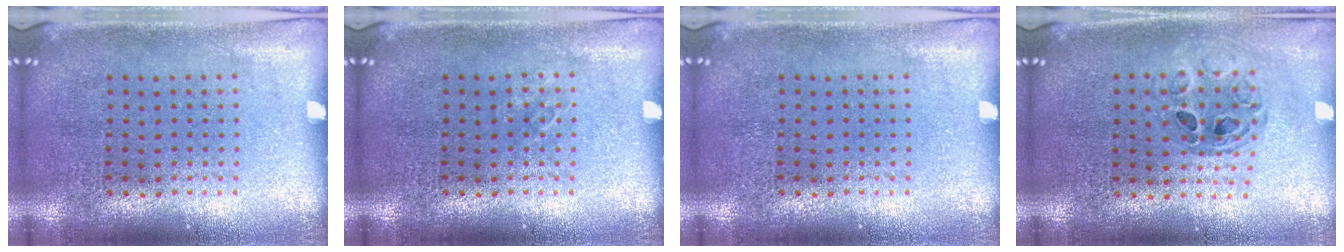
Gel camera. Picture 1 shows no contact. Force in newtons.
{"total": 0.6, "press": 0.6, "slide": 0.1}
{"total": 0.0}
{"total": 0.8, "press": 0.7, "slide": 0.1}